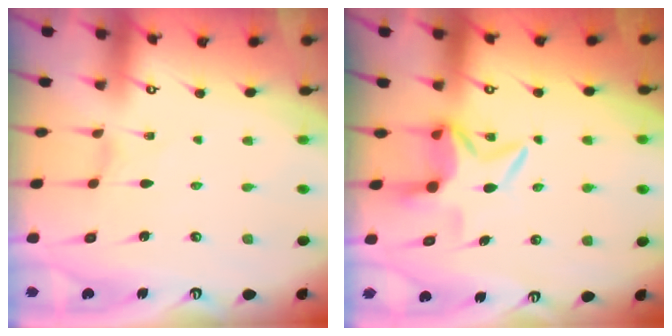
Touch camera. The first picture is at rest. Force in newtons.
{"total": 7.1, "press": 7.0, "slide": 0.8}